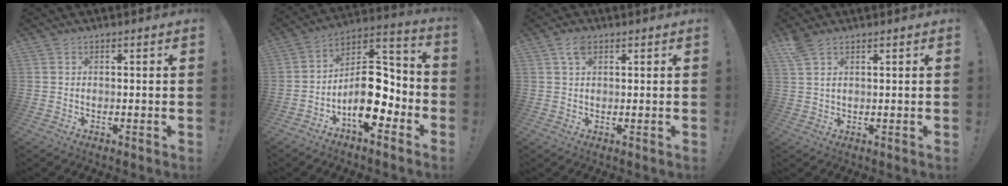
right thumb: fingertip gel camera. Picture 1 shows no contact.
{"total": 16.1, "force": [-5.3, 9.6, 11.8], "torque": [-0.163, 0.034, -0.074]}
{"total": 3.6, "force": [1.7, 1.9, 2.6], "torque": [-0.042, 0.000, 0.030]}
{"total": 2.7, "force": [1.9, 1.1, 1.7], "torque": [-0.041, -0.004, 0.036]}